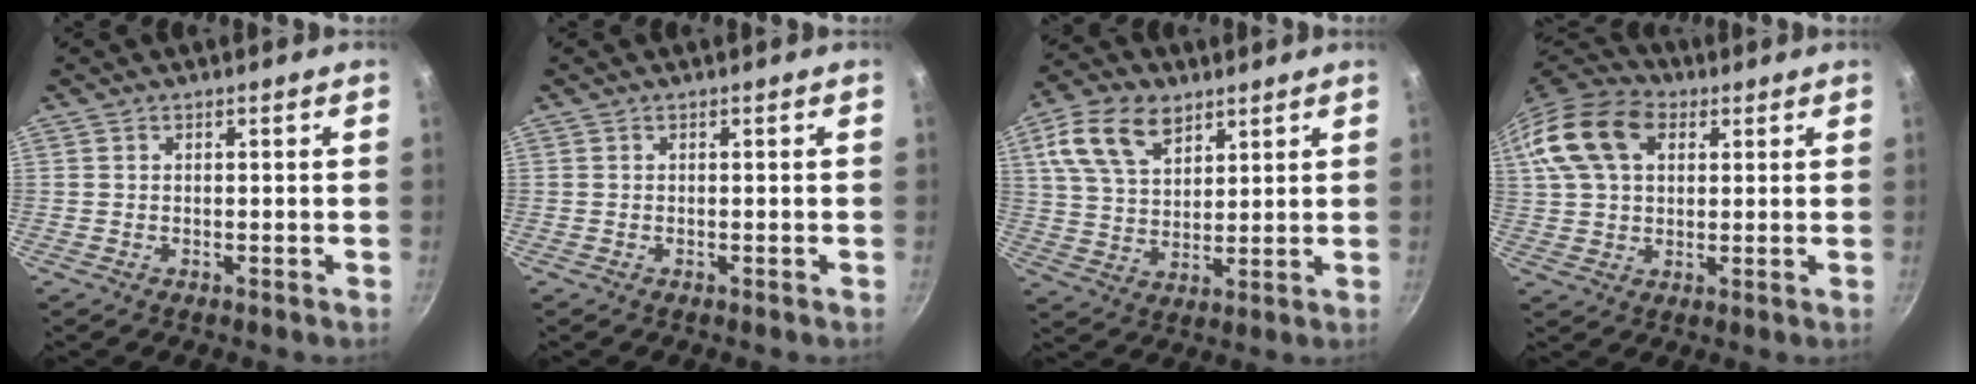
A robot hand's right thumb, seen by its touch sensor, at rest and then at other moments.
{"total": 0.0}
{"total": 12.7, "force": [6.4, 7.8, 7.6], "torque": [-0.120, -0.010, 0.120]}
{"total": 16.9, "force": [5.7, 11.4, 11.0], "torque": [-0.212, 0.019, 0.092]}